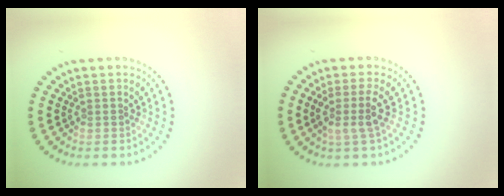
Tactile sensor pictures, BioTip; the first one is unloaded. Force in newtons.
{"total": 2.5, "press": 1.9, "slide": 1.5}